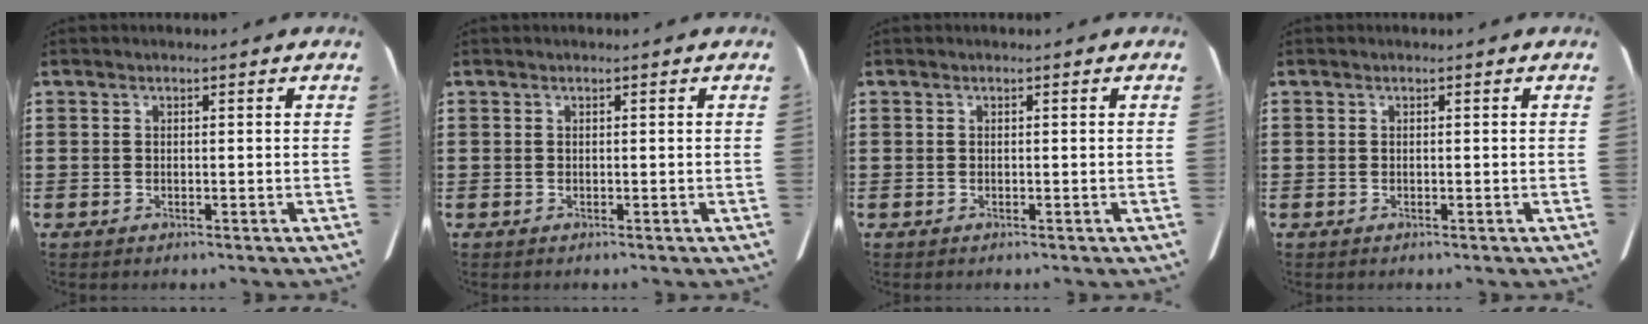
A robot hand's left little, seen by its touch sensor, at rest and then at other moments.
{"total": 0.0}
{"total": 0.0}
{"total": 0.0}